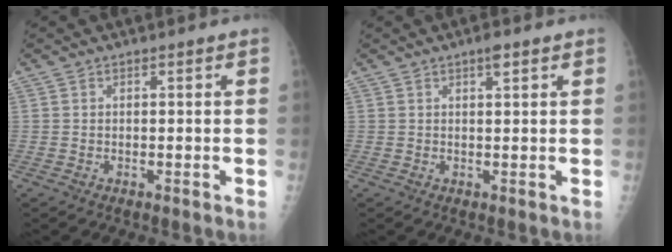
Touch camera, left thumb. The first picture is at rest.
{"total": 2.1, "force": [1.3, 0.4, 1.6], "torque": [-0.024, -0.004, 0.019]}